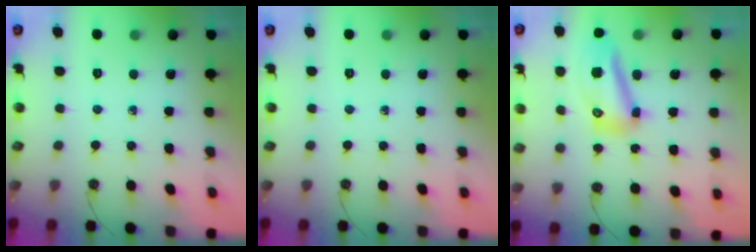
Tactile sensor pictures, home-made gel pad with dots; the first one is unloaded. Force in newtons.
{"total": 0.0}
{"total": 11.7, "press": 11.5, "slide": 2.0}